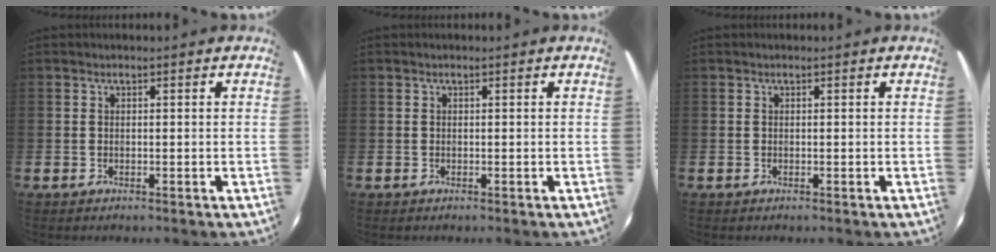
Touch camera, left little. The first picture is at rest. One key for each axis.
{"total": 0.0}
{"total": 0.0}